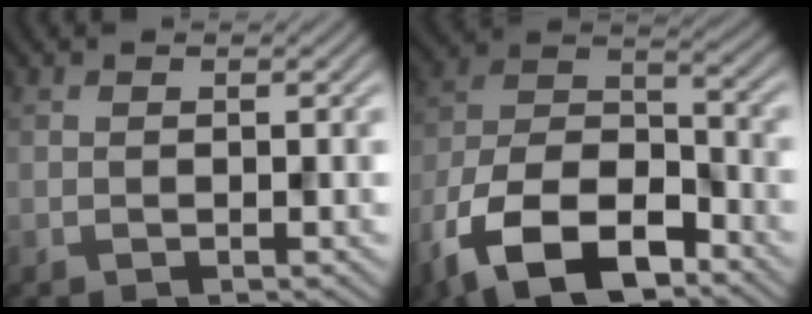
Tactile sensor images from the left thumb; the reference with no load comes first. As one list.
[{"total": 16.0, "force": [-9.9, 8.0, 9.7], "torque": [-0.208, -0.030, -0.200]}]